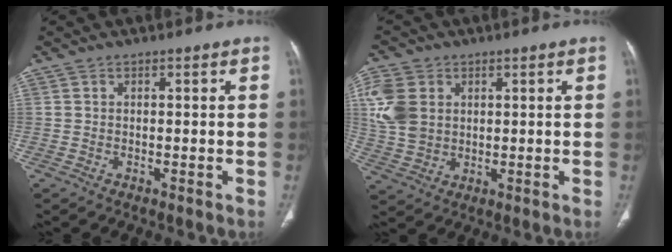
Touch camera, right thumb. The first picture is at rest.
{"total": 9.5, "force": [2.4, 7.3, 5.5], "torque": [-0.111, -0.002, 0.050]}